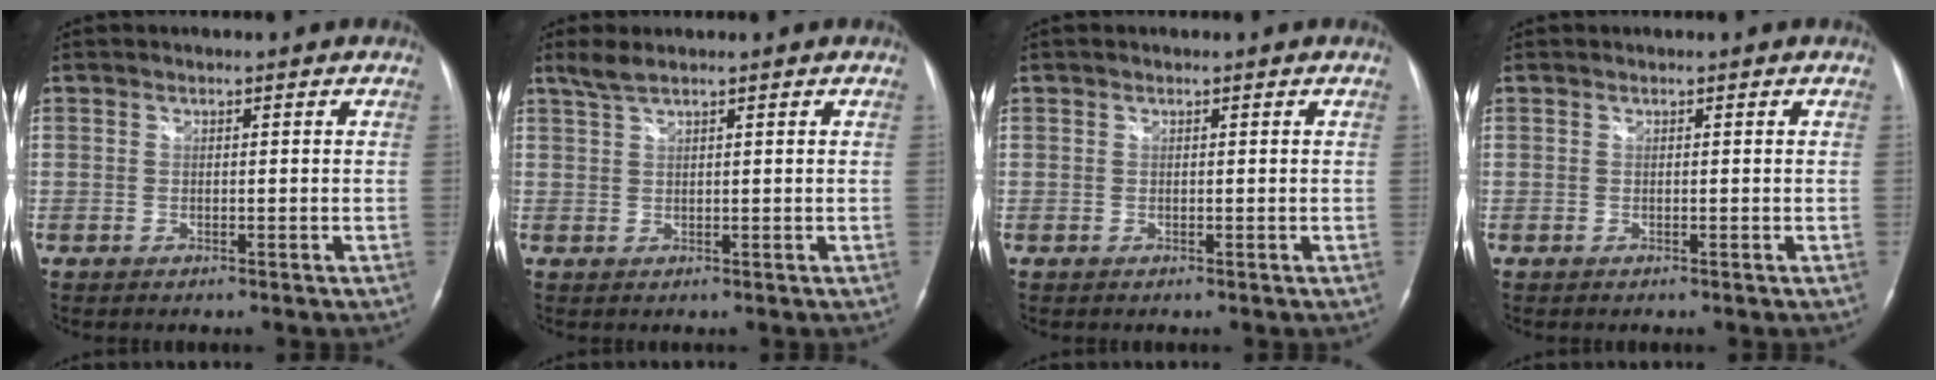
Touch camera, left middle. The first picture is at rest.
{"total": 2.3, "force": [1.9, 0.1, 1.3], "torque": [-0.036, 0.010, 0.043]}
{"total": 0.0}
{"total": 0.0}